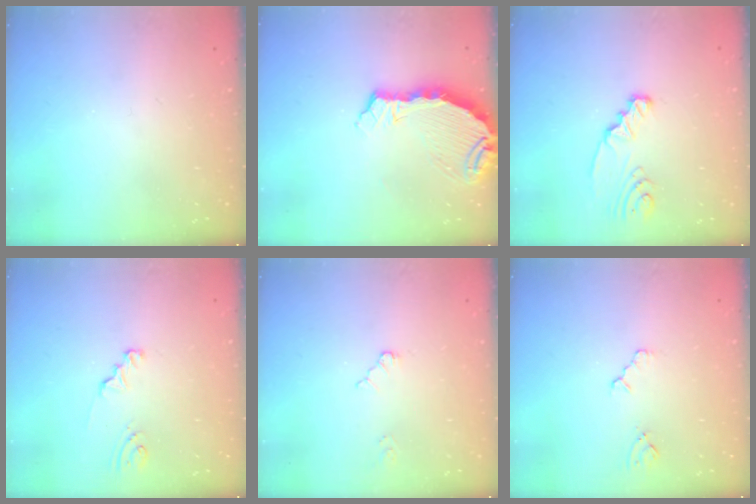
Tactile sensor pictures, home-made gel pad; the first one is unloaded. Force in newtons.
{"total": 8.0, "press": 7.0, "slide": 3.8}
{"total": 2.7, "press": 2.6, "slide": 0.3}
{"total": 1.5, "press": 1.4, "slide": 0.1}
{"total": 2.6, "press": 2.6, "slide": 0.4}
{"total": 2.3, "press": 2.2, "slide": 0.4}